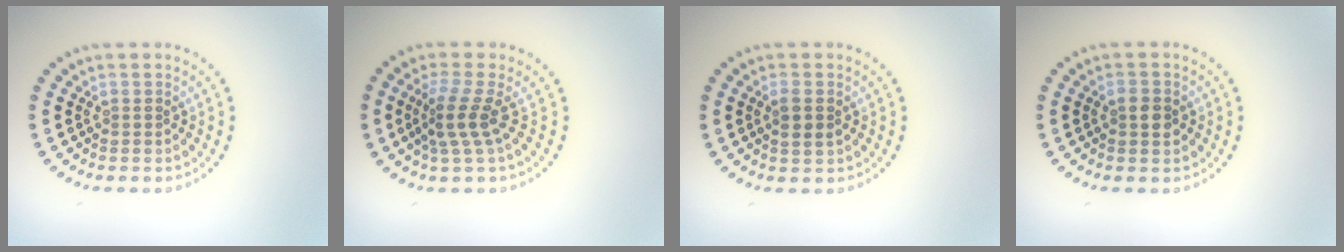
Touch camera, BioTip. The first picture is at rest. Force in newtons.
{"total": 2.9, "press": 2.0, "slide": 2.1}
{"total": 1.8, "press": 1.7, "slide": 0.6}
{"total": 2.2, "press": 2.2, "slide": 0.1}